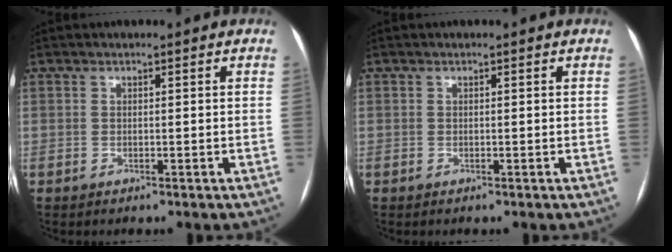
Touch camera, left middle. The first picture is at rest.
{"total": 0.0}